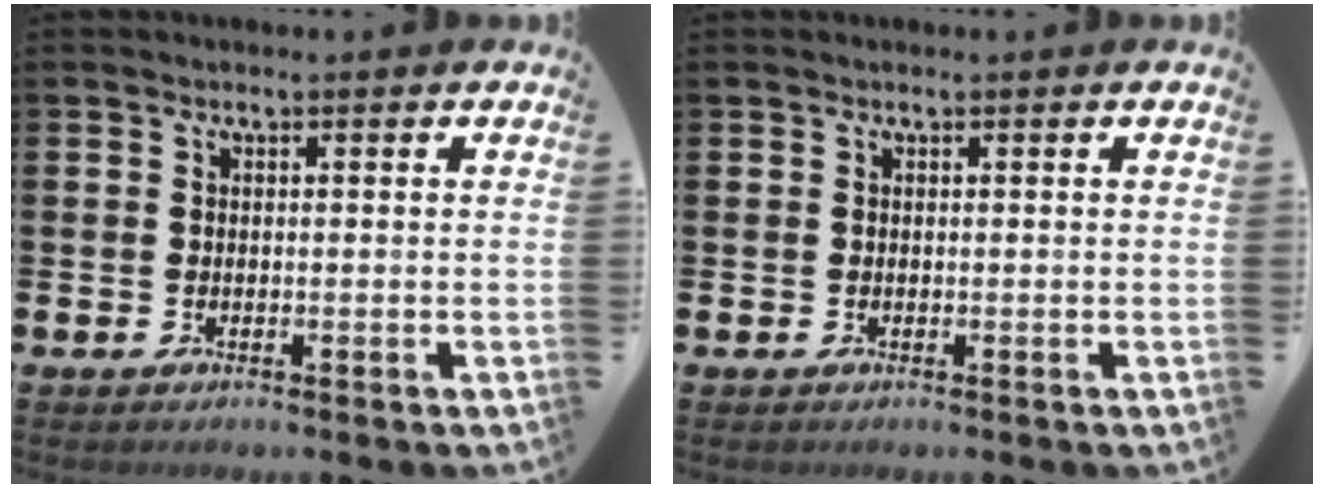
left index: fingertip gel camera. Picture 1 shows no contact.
{"total": 0.0}